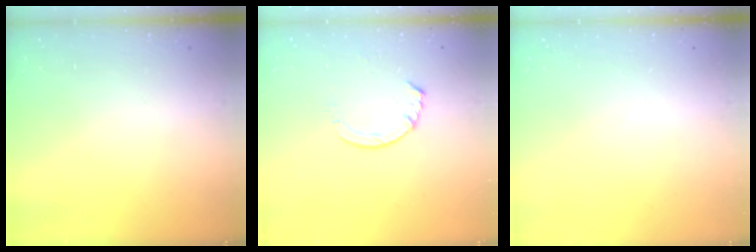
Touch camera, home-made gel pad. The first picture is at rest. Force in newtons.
{"total": 4.6, "press": 4.6, "slide": 0.5}
{"total": 0.0}